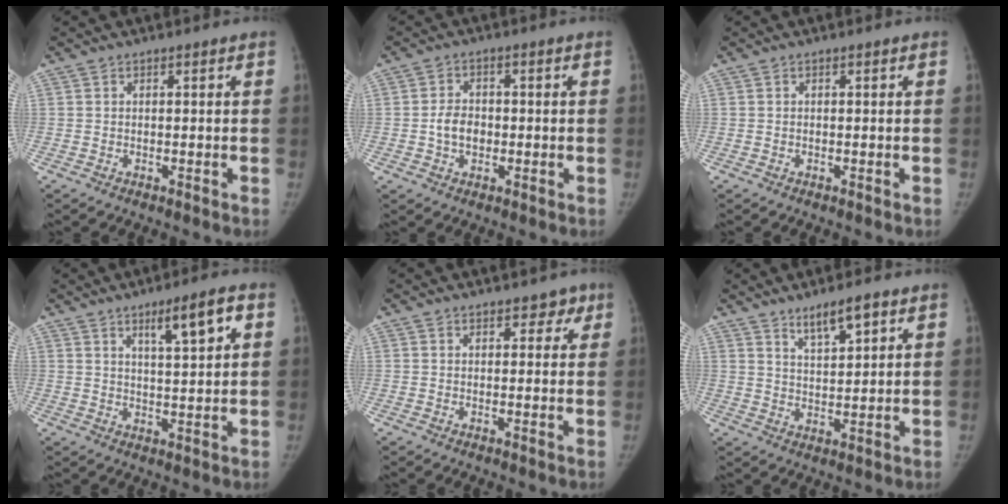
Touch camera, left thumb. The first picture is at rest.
{"total": 4.6, "force": [-0.8, 3.5, 2.9], "torque": [-0.040, 0.011, -0.016]}
{"total": 0.0}
{"total": 7.5, "force": [3.6, 1.3, 6.5], "torque": [-0.099, -0.013, 0.059]}
{"total": 2.8, "force": [1.8, 1.8, 1.1], "torque": [0.018, -0.005, 0.019]}
{"total": 5.9, "force": [3.9, 1.5, 4.2], "torque": [-0.063, -0.025, 0.071]}